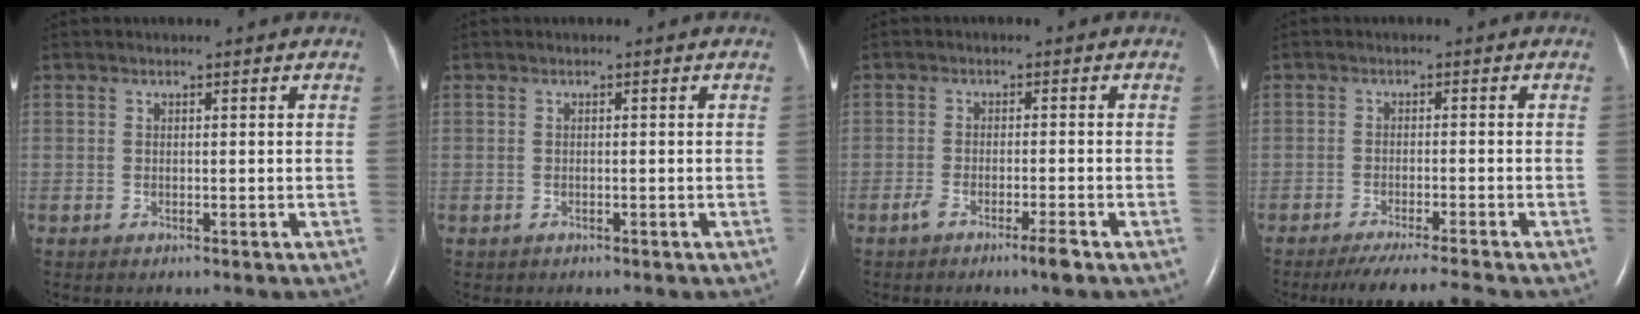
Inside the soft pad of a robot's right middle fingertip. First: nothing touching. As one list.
[{"total": 0.0}, {"total": 3.3, "force": [-2.2, 0.0, 2.4], "torque": [-0.049, -0.005, -0.041]}, {"total": 6.8, "force": [-6.0, -1.6, 2.7], "torque": [-0.033, -0.019, -0.096]}]